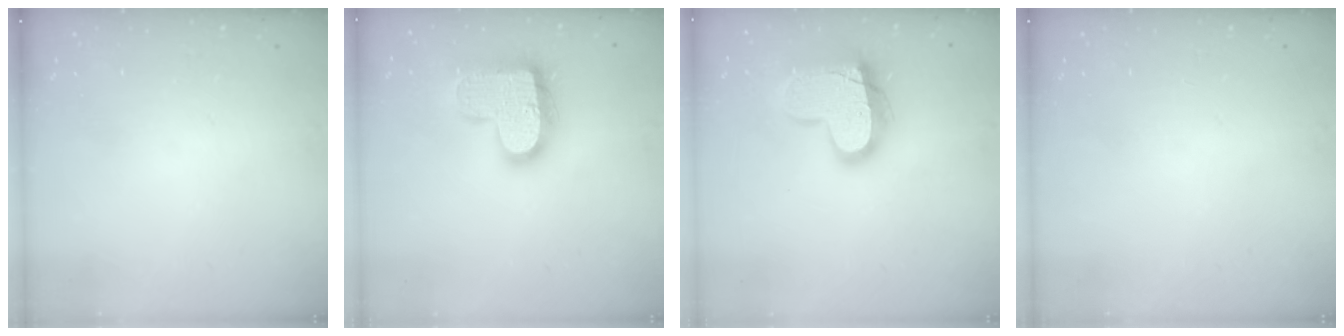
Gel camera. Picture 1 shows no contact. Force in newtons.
{"total": 17.8, "press": 17.7, "slide": 1.1}
{"total": 17.6, "press": 17.6, "slide": 1.2}
{"total": 0.0}